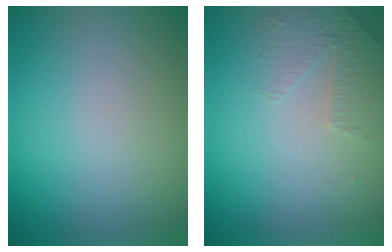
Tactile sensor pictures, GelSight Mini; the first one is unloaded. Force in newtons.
{"total": 1.4, "press": 0.9, "slide": 1.1}